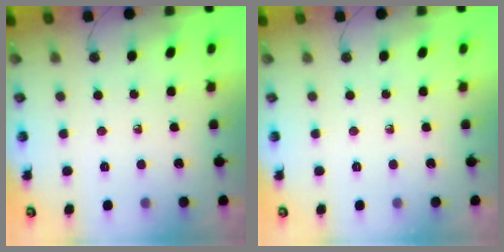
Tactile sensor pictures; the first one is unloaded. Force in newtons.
{"total": 0.0}